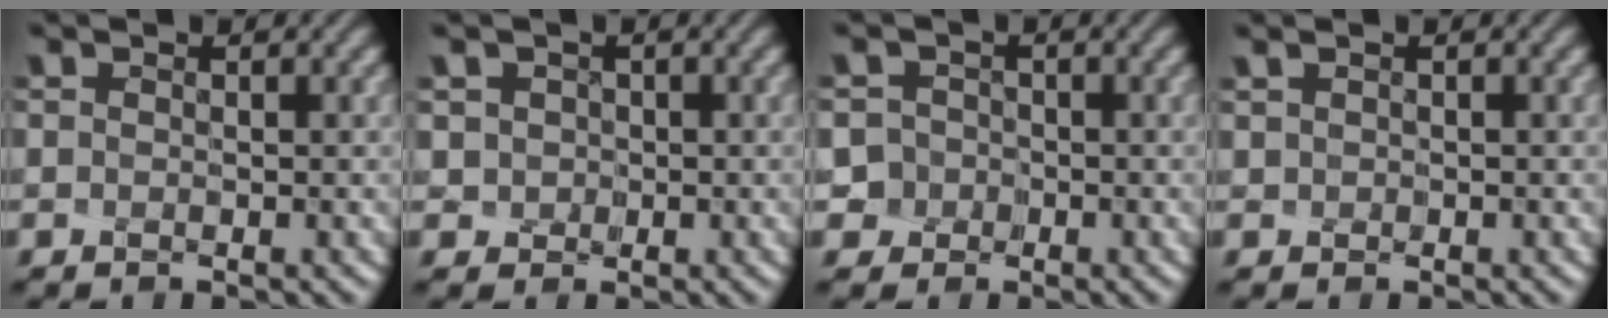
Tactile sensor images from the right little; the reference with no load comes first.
{"total": 2.1, "force": [0.5, 2.1, 0.3], "torque": [-0.021, 0.009, 0.005]}
{"total": 2.9, "force": [-1.5, 2.3, -0.8], "torque": [0.028, 0.012, -0.039]}
{"total": 0.8, "force": [0.4, 0.7, 0.1], "torque": [-0.013, 0.010, -0.001]}